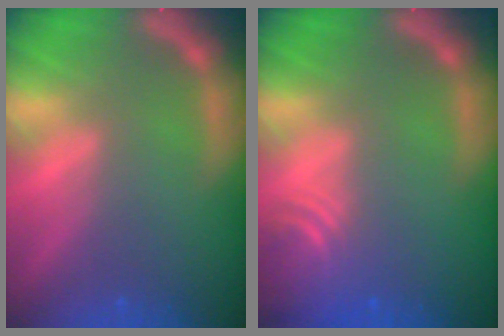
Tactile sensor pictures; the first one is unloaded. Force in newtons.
{"total": 4.5}